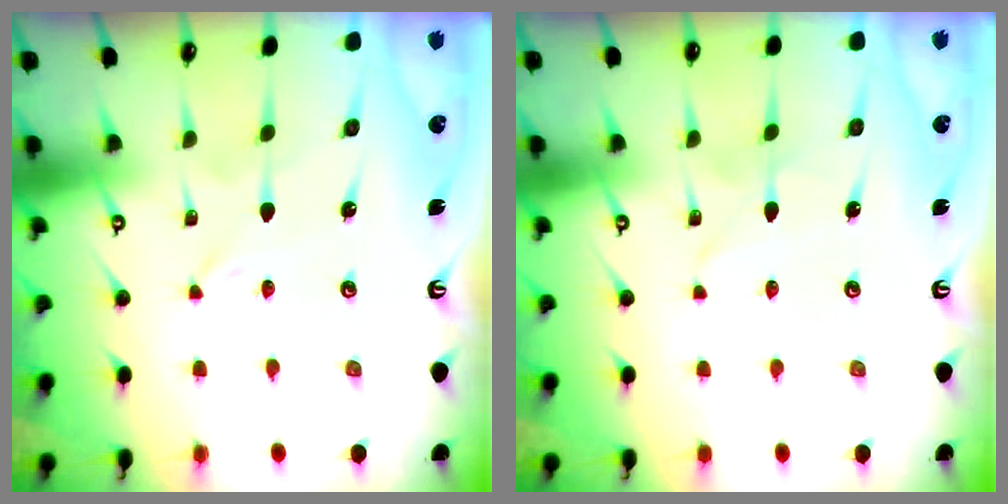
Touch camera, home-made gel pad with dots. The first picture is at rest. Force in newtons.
{"total": 2.4, "press": 2.3, "slide": 0.3}